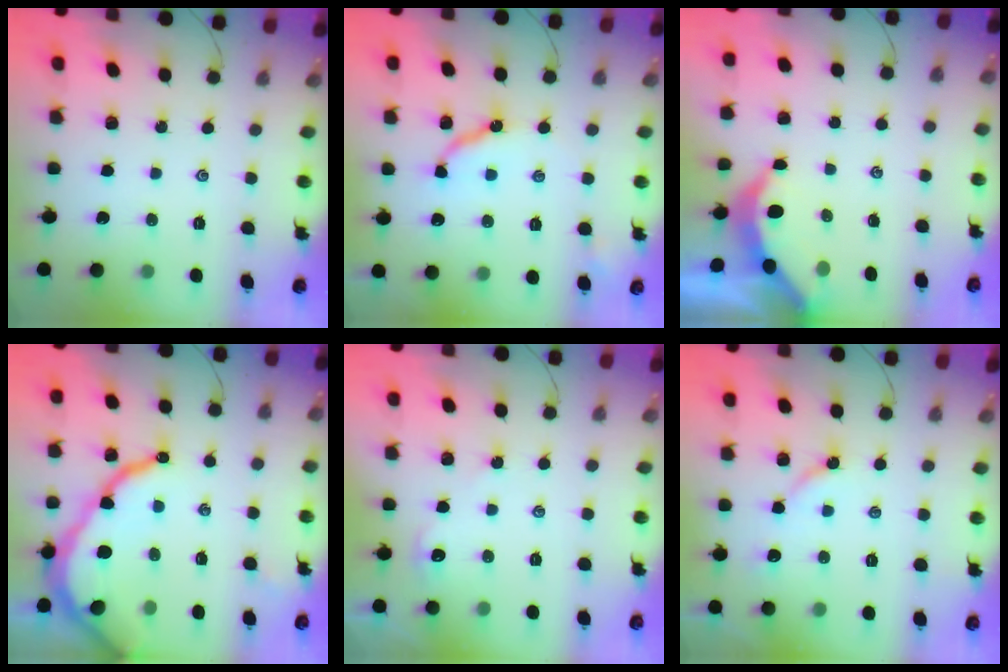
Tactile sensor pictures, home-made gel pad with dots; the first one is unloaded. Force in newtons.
{"total": 8.9, "press": 8.9, "slide": 0.7}
{"total": 3.7, "press": 3.6, "slide": 0.4}
{"total": 15.2, "press": 15.2, "slide": 1.6}
{"total": 2.9, "press": 2.9, "slide": 0.4}
{"total": 5.1, "press": 5.1, "slide": 0.6}